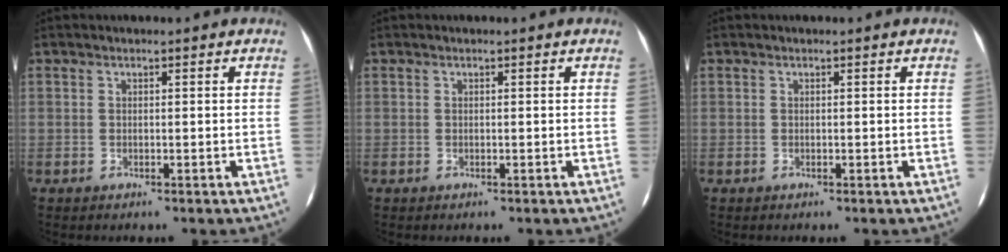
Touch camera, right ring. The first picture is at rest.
{"total": 0.0}
{"total": 0.0}